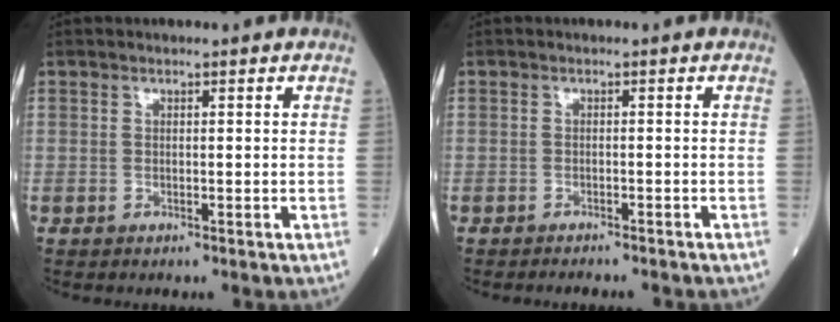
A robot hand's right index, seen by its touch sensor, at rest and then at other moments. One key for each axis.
{"total": 4.0, "fx": -3.7, "fy": 0.6, "fz": 1.4, "tx": -0.016, "ty": -0.005, "tz": -0.044}